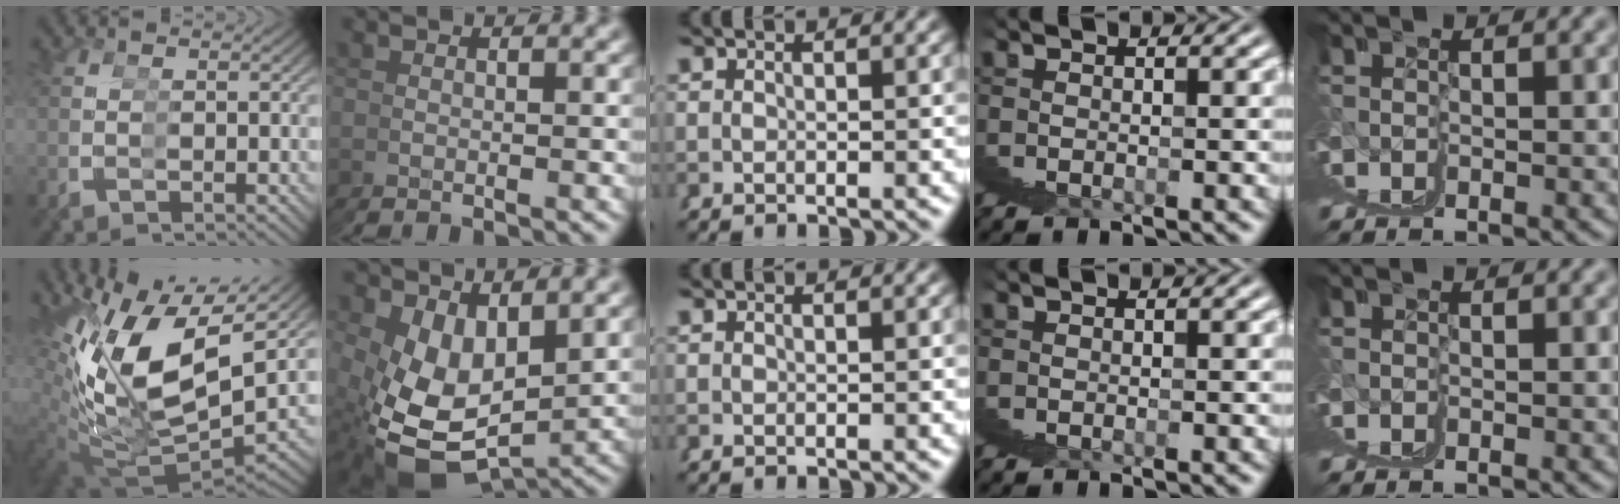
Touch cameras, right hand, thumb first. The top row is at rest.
{"thumb": {"total": 14.5, "force": [0.3, 9.3, 11.1], "torque": [-0.232, -0.040, 0.024]}, "index": {"total": 10.3, "force": [-1.8, 7.7, 6.6], "torque": [-0.160, -0.063, 0.007]}}